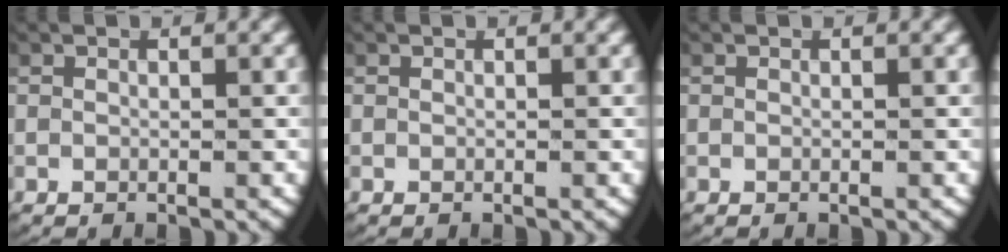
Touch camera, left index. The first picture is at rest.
{"total": 0.0}
{"total": 0.0}